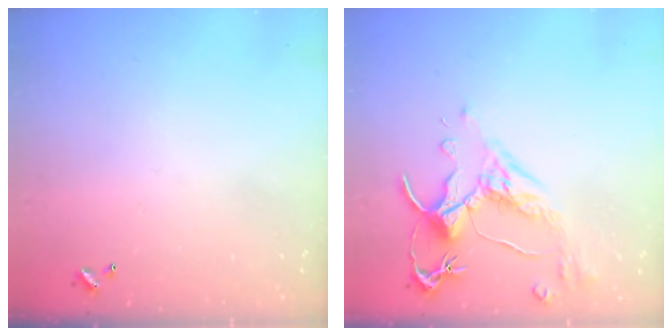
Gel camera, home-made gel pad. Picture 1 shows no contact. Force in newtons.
{"total": 2.6, "press": 2.2, "slide": 1.3}